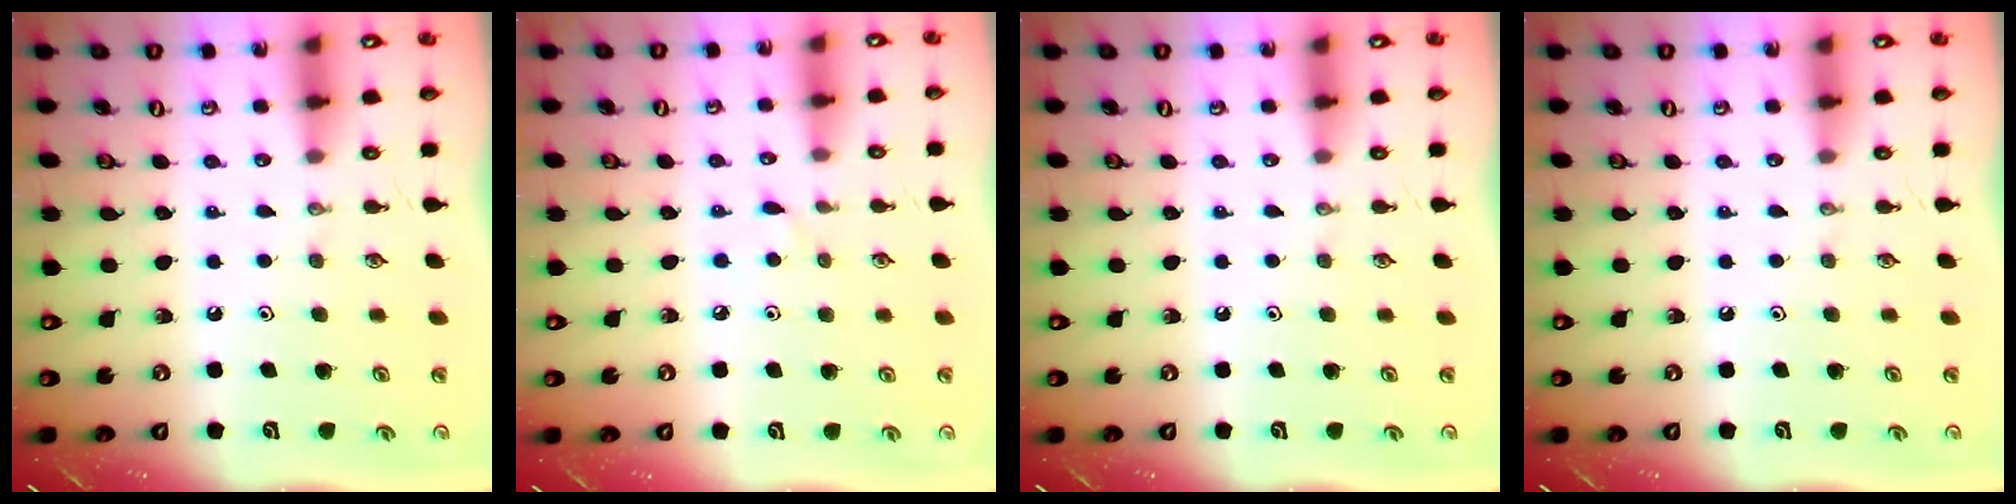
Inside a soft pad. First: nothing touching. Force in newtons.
{"total": 3.0, "press": 3.0, "slide": 0.2}
{"total": 0.0}
{"total": 0.0}